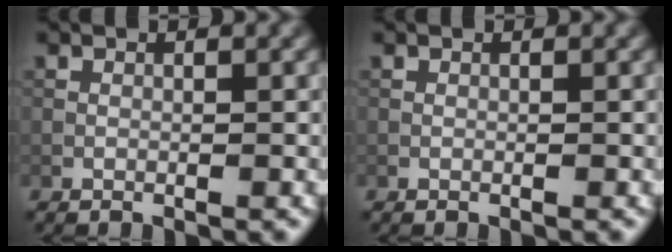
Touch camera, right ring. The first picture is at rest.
{"total": 0.0}